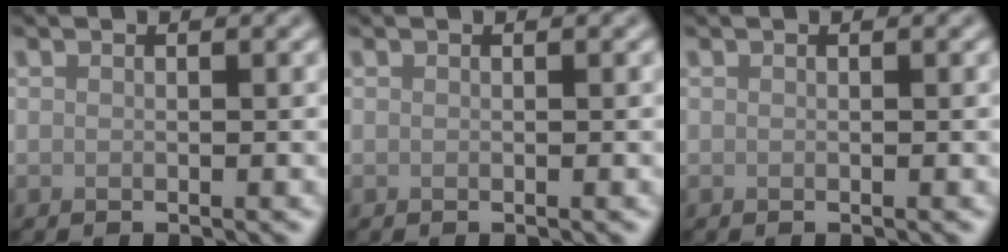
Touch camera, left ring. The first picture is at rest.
{"total": 0.0}
{"total": 0.0}